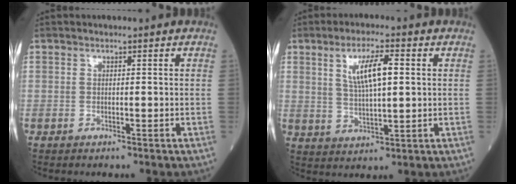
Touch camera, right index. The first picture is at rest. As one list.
[{"total": 7.3, "force": [2.1, 1.5, 6.9], "torque": [-0.129, 0.006, 0.042]}]